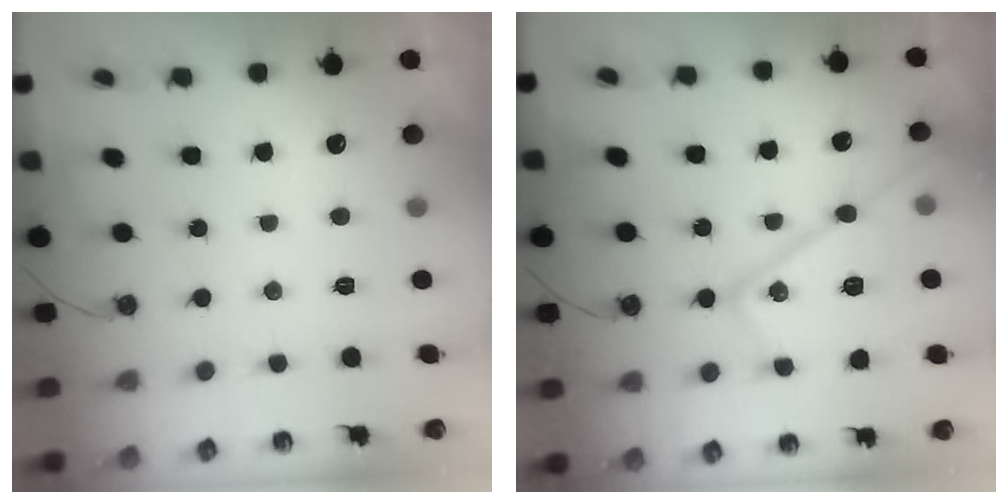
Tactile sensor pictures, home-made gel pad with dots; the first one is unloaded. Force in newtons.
{"total": 17.6, "press": 17.5, "slide": 1.5}